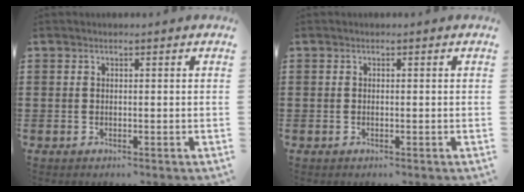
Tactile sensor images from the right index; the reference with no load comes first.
{"total": 0.0}